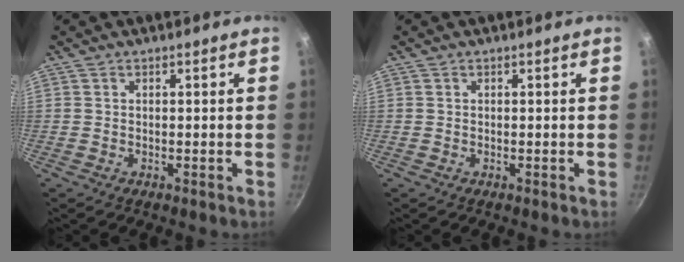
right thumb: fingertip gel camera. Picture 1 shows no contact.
{"total": 0.0}